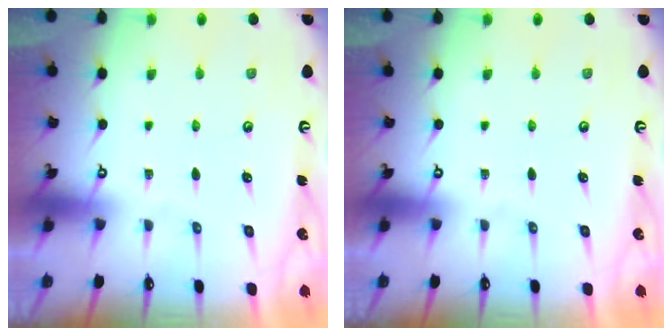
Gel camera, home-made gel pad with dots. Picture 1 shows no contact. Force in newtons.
{"total": 0.0}